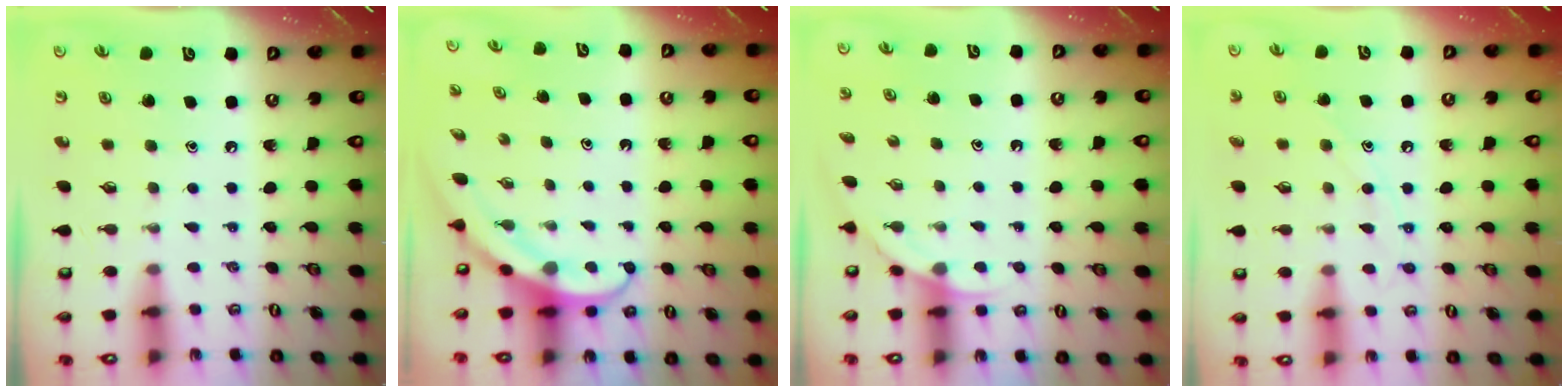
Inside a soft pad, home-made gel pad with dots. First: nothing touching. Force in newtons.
{"total": 3.8, "press": 3.8, "slide": 0.4}
{"total": 2.5, "press": 2.5, "slide": 0.2}
{"total": 8.9, "press": 8.8, "slide": 0.8}